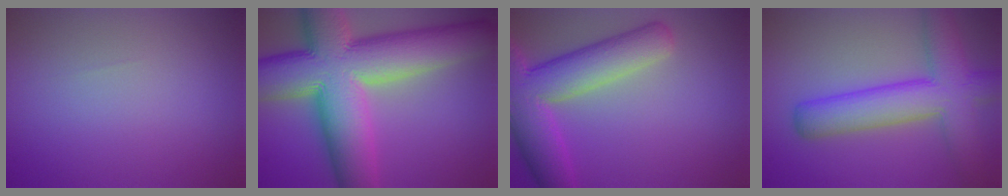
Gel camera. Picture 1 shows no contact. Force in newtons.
{"total": 16.4, "press": 16.3, "slide": 0.9}
{"total": 9.1, "press": 9.1, "slide": 0.6}
{"total": 7.9, "press": 7.9, "slide": 0.3}